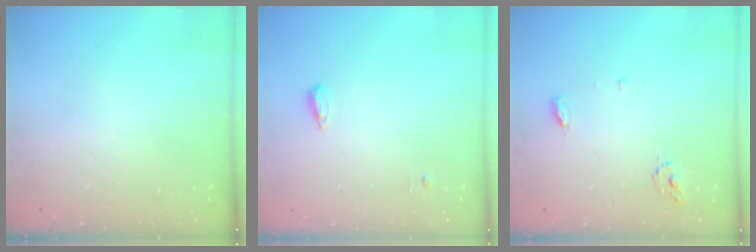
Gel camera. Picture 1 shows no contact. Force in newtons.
{"total": 4.2, "press": 4.1, "slide": 0.8}
{"total": 5.1, "press": 5.1, "slide": 0.4}